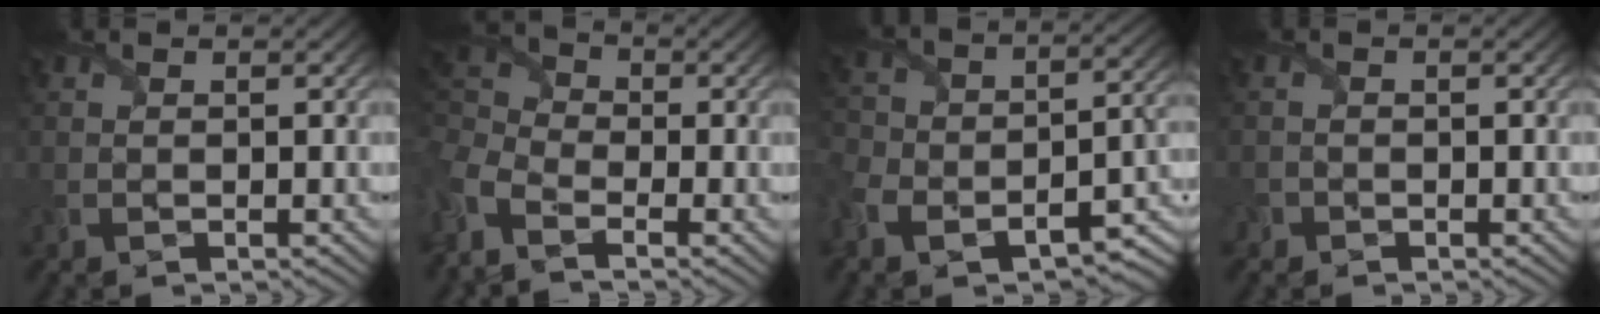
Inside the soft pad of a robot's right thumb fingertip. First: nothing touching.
{"total": 6.3, "force": [-3.5, 3.6, 3.9], "torque": [-0.113, -0.015, -0.079]}
{"total": 12.5, "force": [-6.9, 7.4, 7.3], "torque": [-0.143, -0.045, -0.104]}
{"total": 1.0, "force": [-0.7, 0.7, -0.1], "torque": [0.007, -0.004, -0.016]}